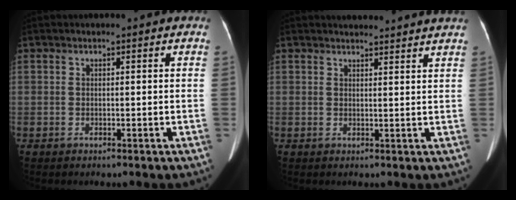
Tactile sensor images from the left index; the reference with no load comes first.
{"total": 7.7, "force": [7.5, -0.3, 1.6], "torque": [-0.017, 0.012, 0.073]}